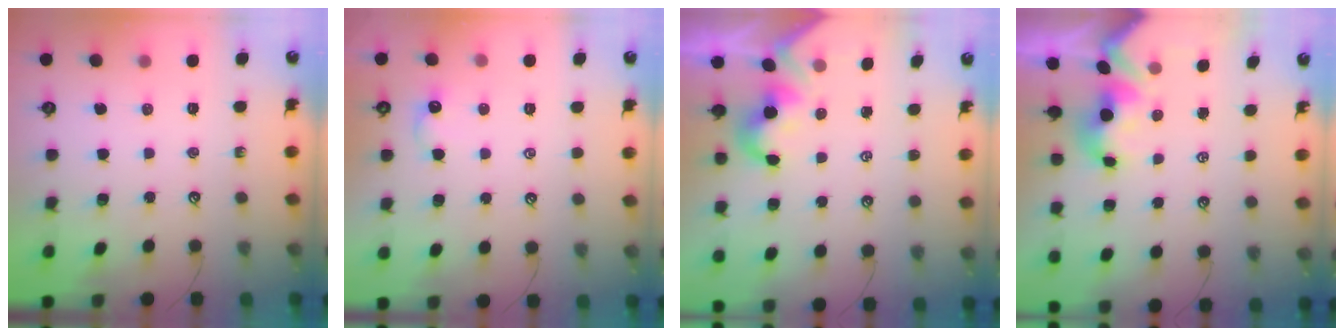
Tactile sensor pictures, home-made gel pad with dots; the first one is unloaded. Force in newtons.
{"total": 1.7, "press": 1.6, "slide": 0.4}
{"total": 2.1, "press": 2.1, "slide": 0.4}
{"total": 2.0, "press": 1.9, "slide": 0.7}